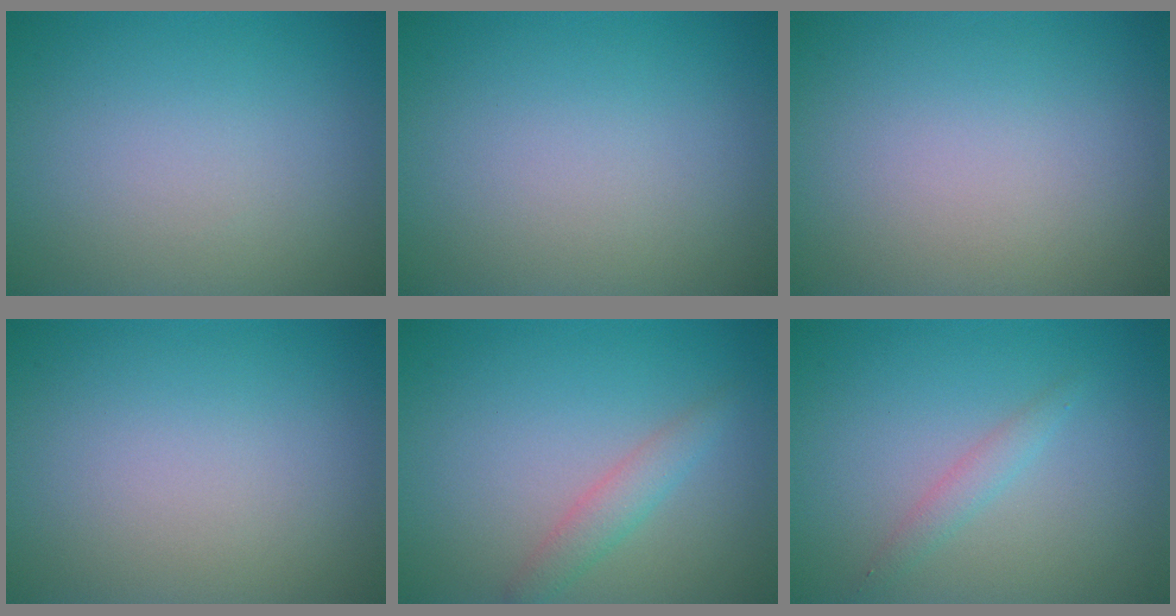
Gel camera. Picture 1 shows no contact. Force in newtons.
{"total": 0.0}
{"total": 0.0}
{"total": 0.0}
{"total": 2.0, "press": 2.0, "slide": 0.0}
{"total": 1.4, "press": 1.4, "slide": 0.0}